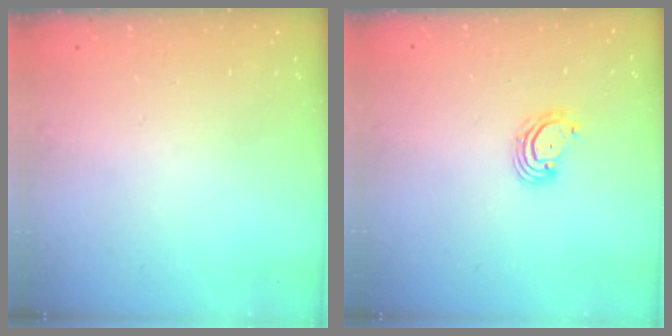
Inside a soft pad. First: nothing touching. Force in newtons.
{"total": 3.2, "press": 3.2, "slide": 0.1}